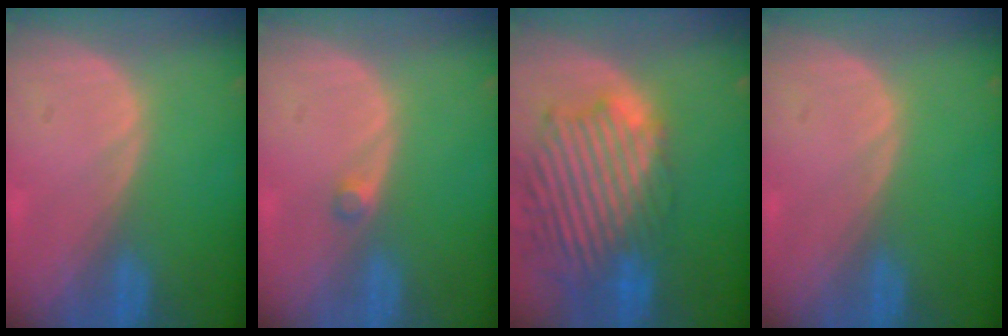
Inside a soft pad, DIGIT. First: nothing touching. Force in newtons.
{"total": 1.3, "press": 1.1, "slide": 0.6}
{"total": 13.9, "press": 11.9, "slide": 7.2}
{"total": 0.0}